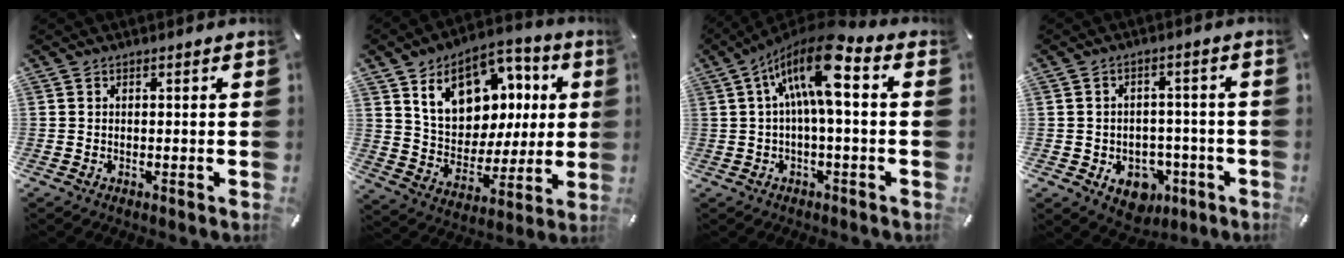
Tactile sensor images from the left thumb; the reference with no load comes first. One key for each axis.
{"total": 16.5, "fx": 7.0, "fy": 12.6, "fz": 8.1, "tx": -0.133, "ty": -0.024, "tz": 0.134}
{"total": 14.4, "fx": 3.3, "fy": 4.8, "fz": 13.2, "tx": -0.248, "ty": -0.011, "tz": 0.050}
{"total": 7.8, "fx": -2.9, "fy": 6.4, "fz": 3.4, "tx": -0.033, "ty": 0.021, "tz": -0.043}